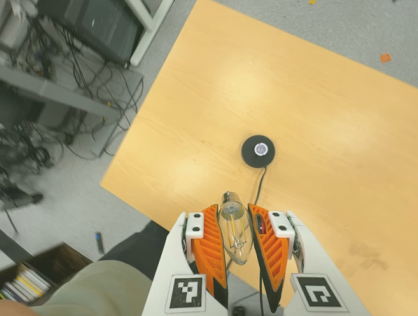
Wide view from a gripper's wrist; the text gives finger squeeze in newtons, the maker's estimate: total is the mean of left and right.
{"total": 19.1, "left": 20.9, "right": 17.4}